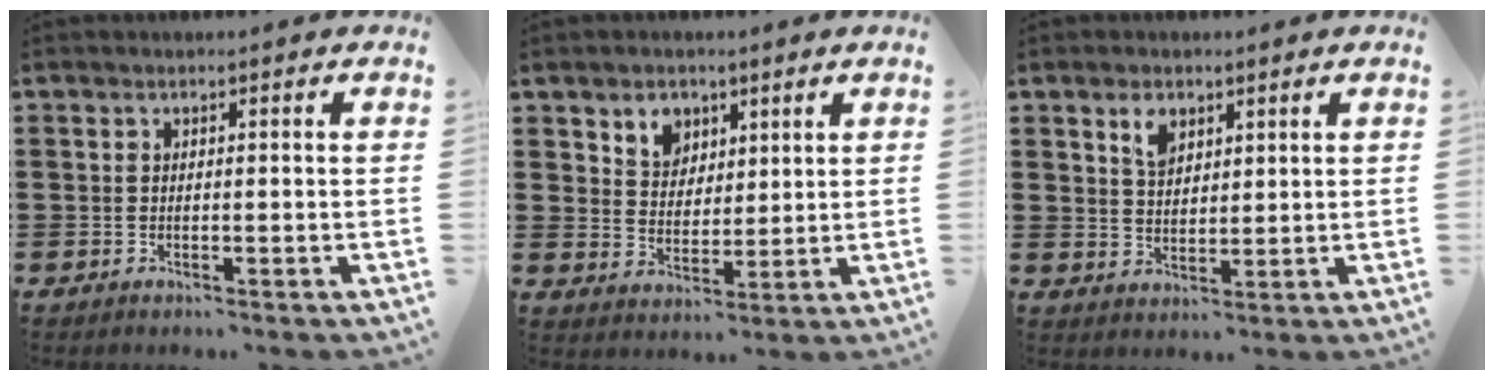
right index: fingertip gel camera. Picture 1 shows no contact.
{"total": 4.7, "force": [2.8, 3.7, 0.6], "torque": [-0.025, 0.008, 0.050]}
{"total": 3.8, "force": [2.3, 2.2, 2.0], "torque": [-0.040, 0.004, 0.041]}